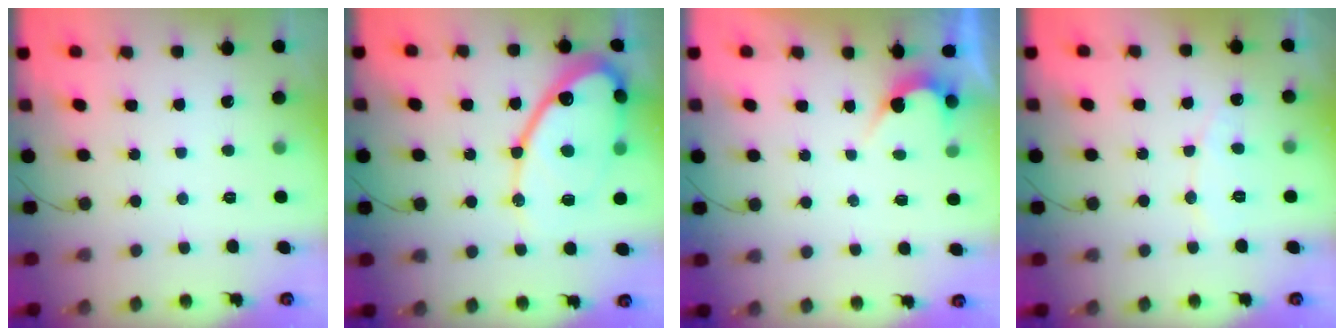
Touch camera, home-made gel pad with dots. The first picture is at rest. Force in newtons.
{"total": 19.0, "press": 18.9, "slide": 1.8}
{"total": 2.7, "press": 2.7, "slide": 0.2}
{"total": 5.3, "press": 5.3, "slide": 0.4}